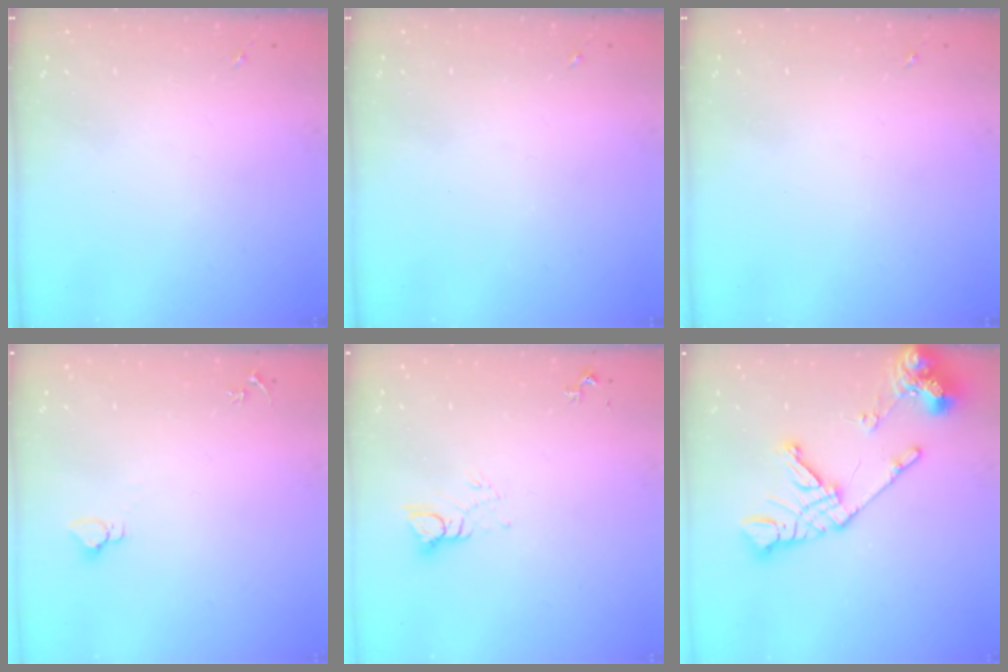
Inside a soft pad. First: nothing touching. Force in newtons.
{"total": 0.0}
{"total": 0.0}
{"total": 2.8, "press": 2.8, "slide": 0.2}
{"total": 4.4, "press": 4.4, "slide": 0.4}
{"total": 17.0, "press": 16.9, "slide": 2.2}